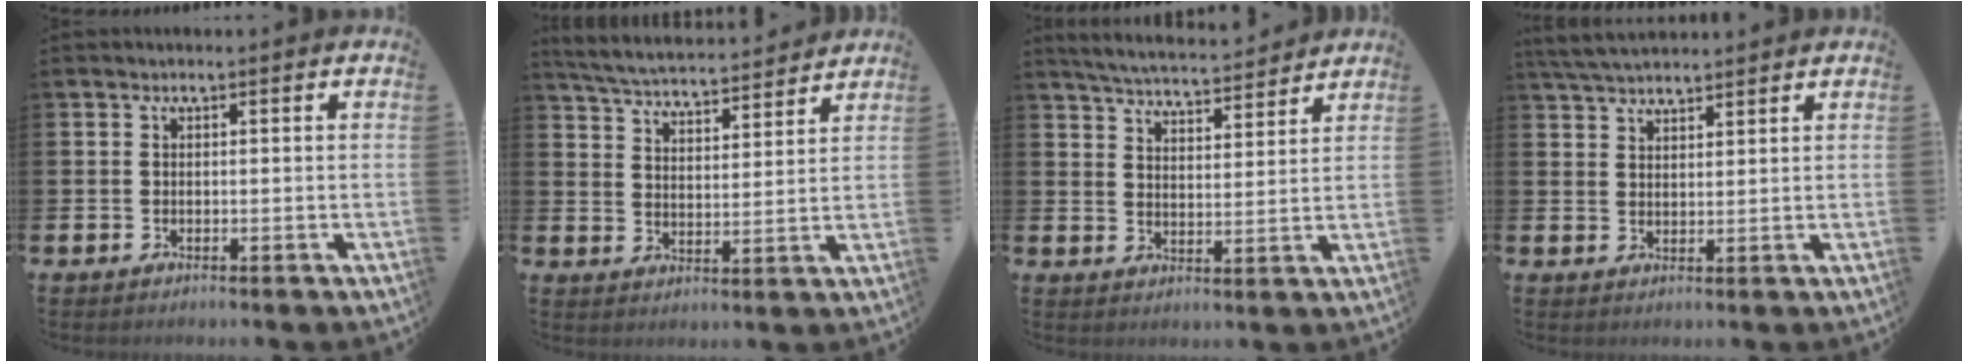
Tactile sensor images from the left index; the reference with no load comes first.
{"total": 5.2, "force": [5.1, 0.5, 0.9], "torque": [-0.042, -0.039, 0.089]}
{"total": 5.4, "force": [5.4, 0.4, 0.7], "torque": [-0.033, -0.036, 0.093]}
{"total": 4.1, "force": [3.9, 0.6, 0.9], "torque": [-0.026, -0.015, 0.072]}